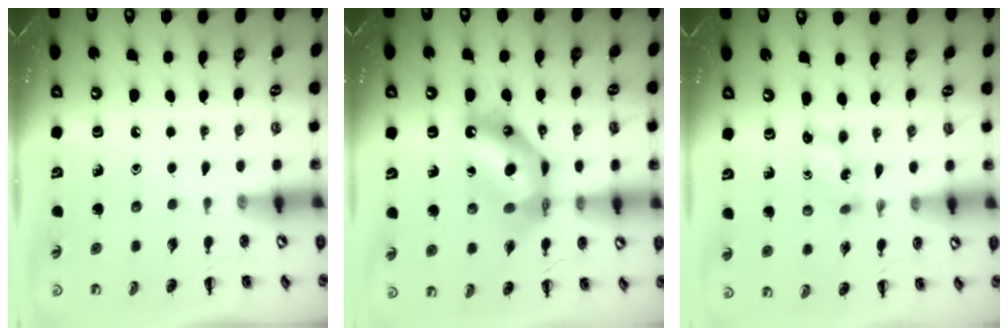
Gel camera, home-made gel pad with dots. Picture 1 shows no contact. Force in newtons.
{"total": 12.4, "press": 11.8, "slide": 3.8}
{"total": 1.8, "press": 1.8, "slide": 0.3}